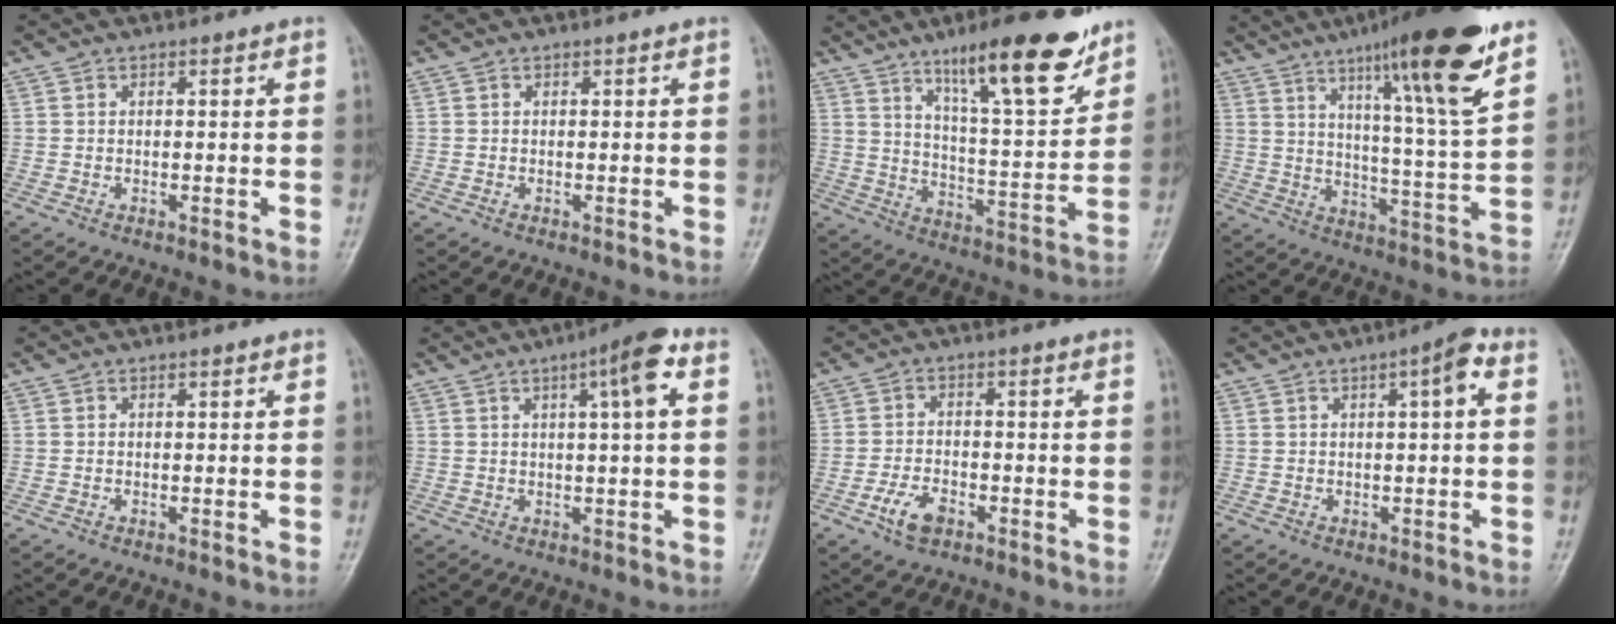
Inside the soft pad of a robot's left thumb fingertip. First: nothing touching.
{"total": 0.0}
{"total": 17.9, "force": [11.9, 4.3, 12.7], "torque": [-0.166, -0.069, 0.193]}
{"total": 19.9, "force": [12.2, 2.0, 15.6], "torque": [-0.216, -0.060, 0.186]}
{"total": 0.0}
{"total": 7.2, "force": [2.4, 1.0, 6.7], "torque": [-0.105, 0.009, 0.032]}
{"total": 4.9, "force": [-2.6, 2.8, 3.1], "torque": [-0.059, 0.013, -0.049]}
{"total": 3.1, "force": [0.8, 0.6, 2.9], "torque": [-0.044, 0.006, 0.008]}